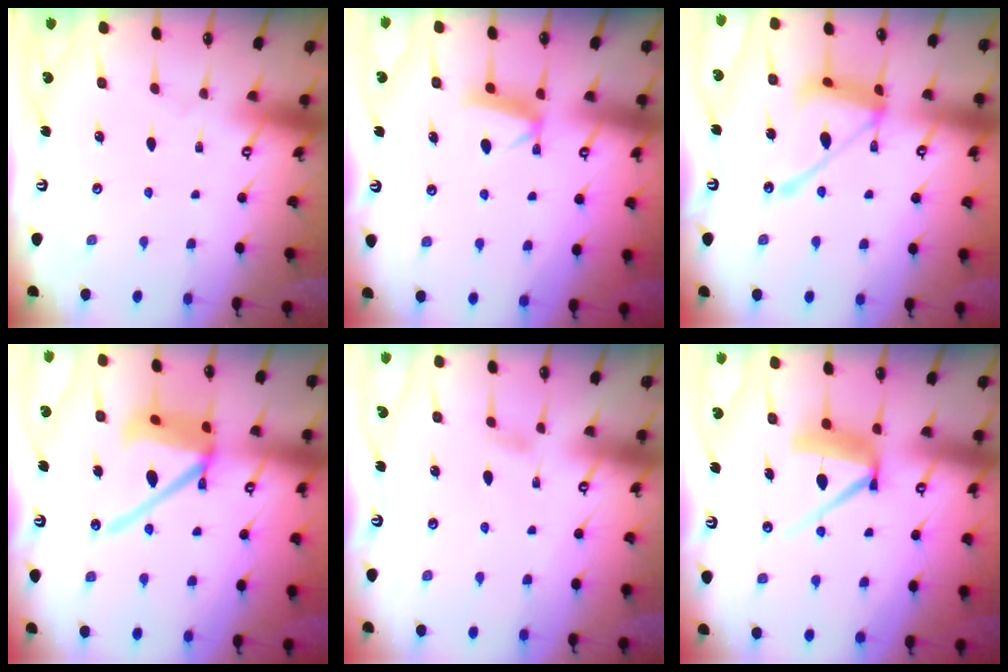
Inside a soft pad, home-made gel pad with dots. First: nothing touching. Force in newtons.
{"total": 6.3, "press": 6.2, "slide": 0.8}
{"total": 15.5, "press": 15.4, "slide": 1.4}
{"total": 15.2, "press": 15.0, "slide": 2.0}
{"total": 4.7, "press": 4.6, "slide": 0.6}
{"total": 9.2, "press": 9.2, "slide": 0.5}